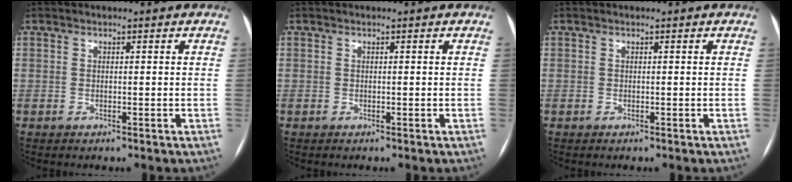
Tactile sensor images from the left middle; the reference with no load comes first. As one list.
[{"total": 0.0}, {"total": 0.0}]